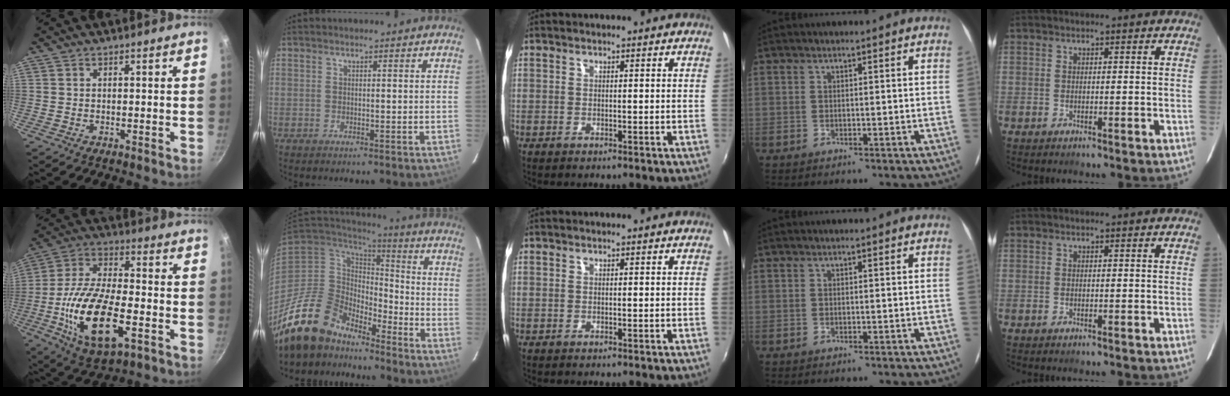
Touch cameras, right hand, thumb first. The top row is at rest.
{"thumb": {"total": 20.3, "force": [-5.9, 9.2, 17.1], "torque": [-0.322, 0.016, -0.107]}, "index": {"total": 15.5, "force": [-13.3, 7.0, 3.9], "torque": [-0.101, 0.005, -0.239]}}